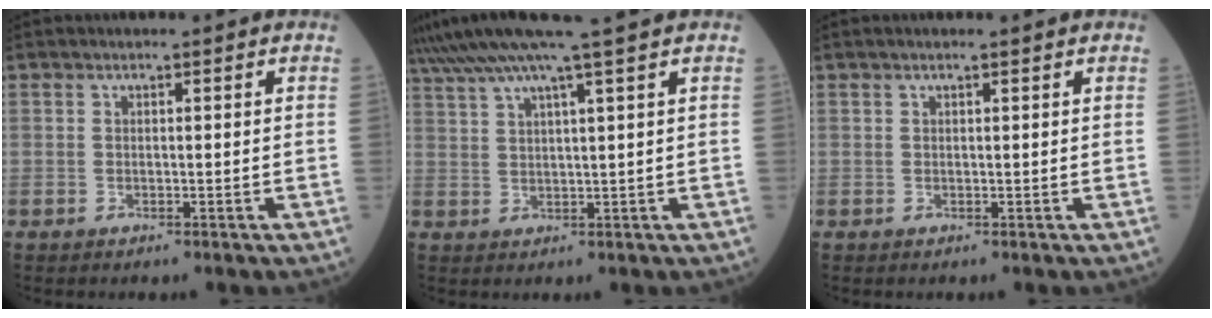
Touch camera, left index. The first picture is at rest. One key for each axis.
{"total": 9.5, "fx": 7.5, "fy": -2.6, "fz": 5.2, "tx": -0.090, "ty": 0.014, "tz": 0.120}
{"total": 1.0, "fx": 0.8, "fy": -0.1, "fz": 0.7, "tx": -0.013, "ty": 0.005, "tz": 0.014}